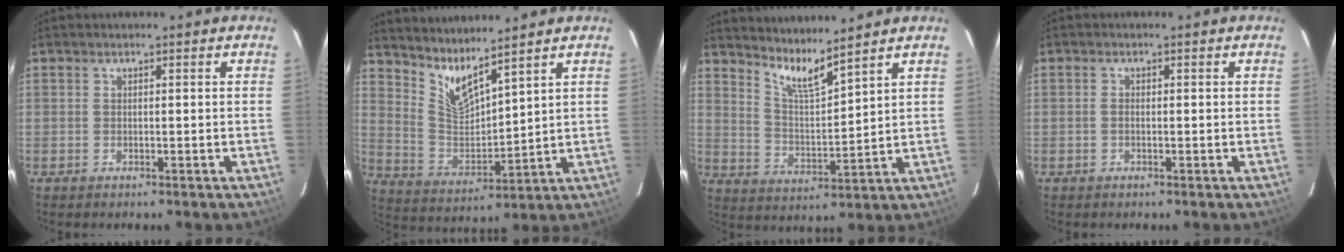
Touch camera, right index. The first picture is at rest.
{"total": 8.5, "force": [7.1, 1.2, 4.4], "torque": [-0.087, -0.017, 0.145]}
{"total": 7.3, "force": [6.5, 0.0, 3.5], "torque": [-0.065, -0.017, 0.125]}
{"total": 1.1, "force": [-0.3, 0.6, 0.9], "torque": [-0.020, 0.002, -0.007]}